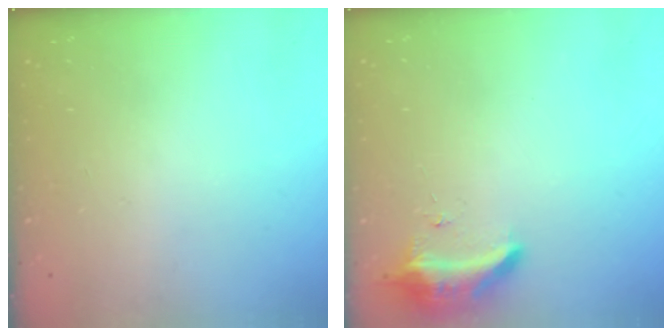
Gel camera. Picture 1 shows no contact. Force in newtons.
{"total": 8.9, "press": 8.8, "slide": 1.6}